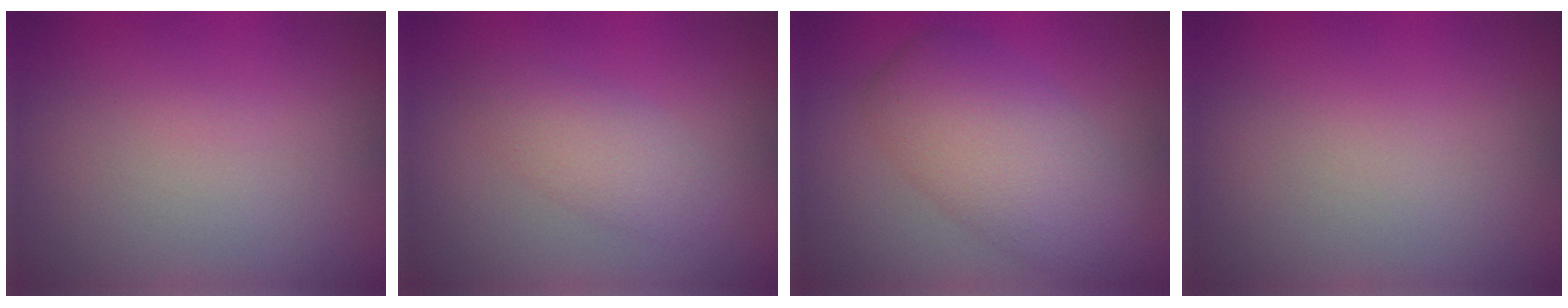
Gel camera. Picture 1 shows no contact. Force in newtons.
{"total": 2.6, "press": 2.6, "slide": 0.1}
{"total": 6.2, "press": 6.2, "slide": 0.3}
{"total": 0.0}